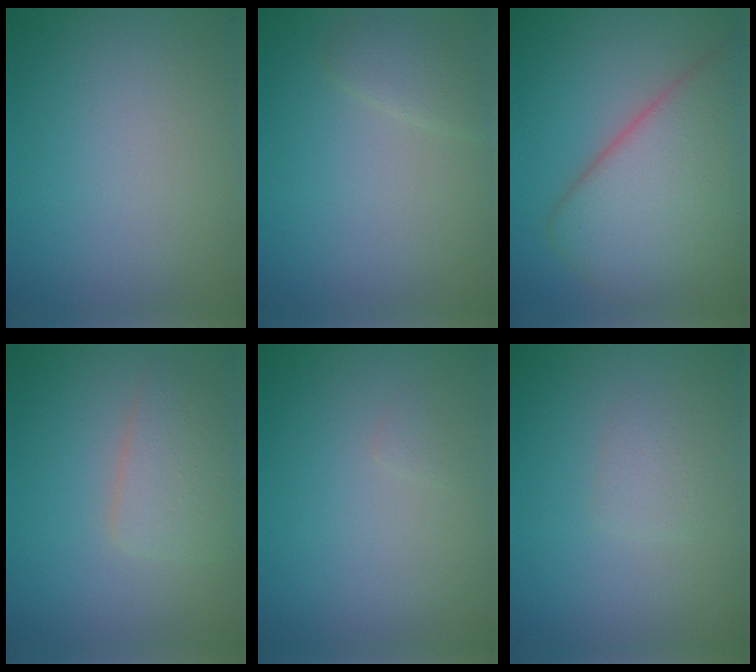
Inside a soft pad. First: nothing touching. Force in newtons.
{"total": 1.6, "press": 1.6, "slide": 0.1}
{"total": 9.2, "press": 9.2, "slide": 0.4}
{"total": 3.2, "press": 3.1, "slide": 0.2}
{"total": 0.5, "press": 0.5, "slide": 0.0}
{"total": 1.1, "press": 1.1, "slide": 0.1}